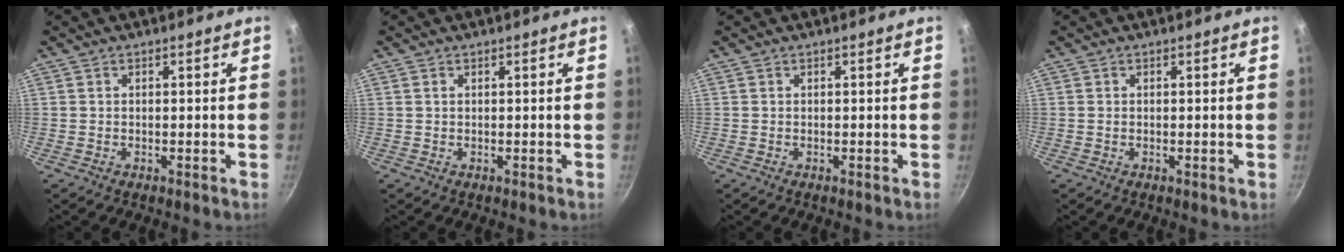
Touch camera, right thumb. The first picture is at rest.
{"total": 0.5, "force": [0.2, 0.3, 0.4], "torque": [-0.008, 0.003, 0.004]}
{"total": 0.0}
{"total": 0.0}